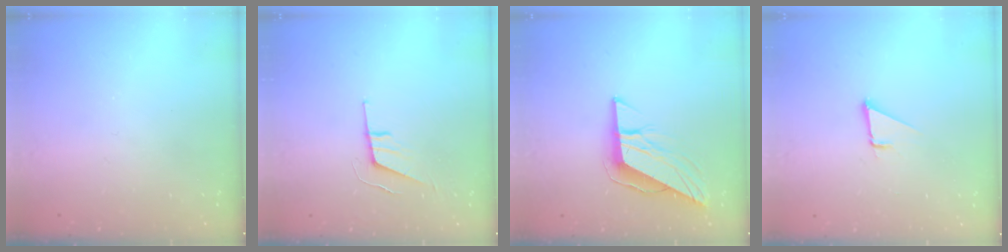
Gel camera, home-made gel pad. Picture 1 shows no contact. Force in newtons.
{"total": 6.4, "press": 5.9, "slide": 2.5}
{"total": 9.4, "press": 9.4, "slide": 0.4}
{"total": 1.9, "press": 1.9, "slide": 0.1}